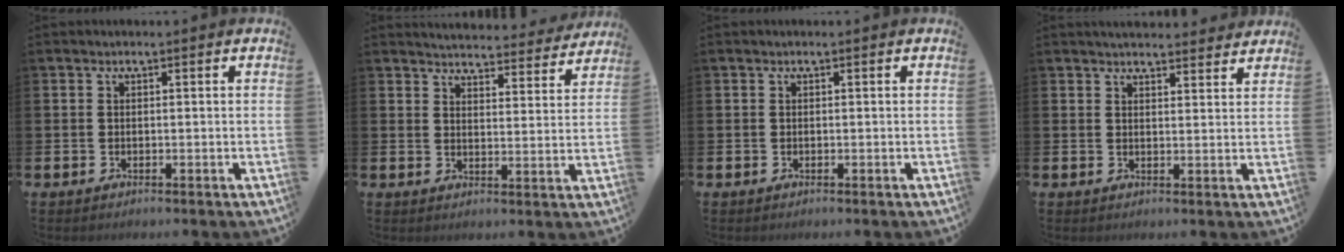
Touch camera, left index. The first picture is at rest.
{"total": 4.5, "force": [4.4, 0.4, 0.2], "torque": [-0.012, -0.039, 0.075]}
{"total": 0.0}
{"total": 3.4, "force": [3.4, 0.5, 0.3], "torque": [-0.004, -0.020, 0.060]}